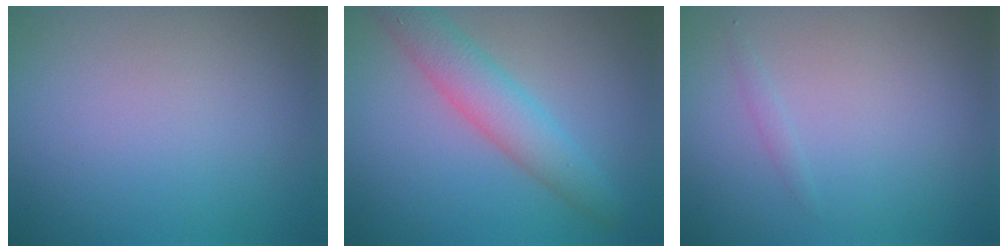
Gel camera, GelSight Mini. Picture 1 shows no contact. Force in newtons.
{"total": 4.2, "press": 4.2, "slide": 0.2}
{"total": 0.5, "press": 0.5, "slide": 0.1}